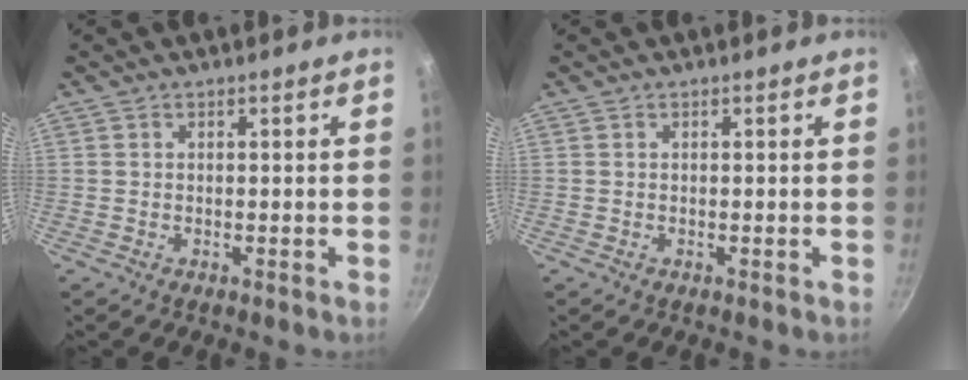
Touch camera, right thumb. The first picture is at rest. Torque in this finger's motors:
{"motor_torque": [0.00, 0.00, 0.15, -0.15, 0.05]}